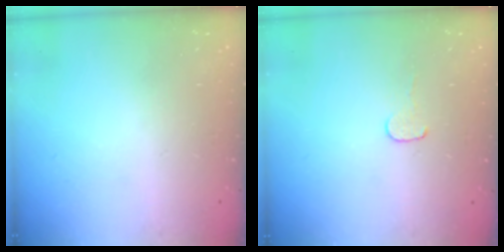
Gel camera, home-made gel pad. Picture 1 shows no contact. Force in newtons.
{"total": 4.1, "press": 4.1, "slide": 0.4}